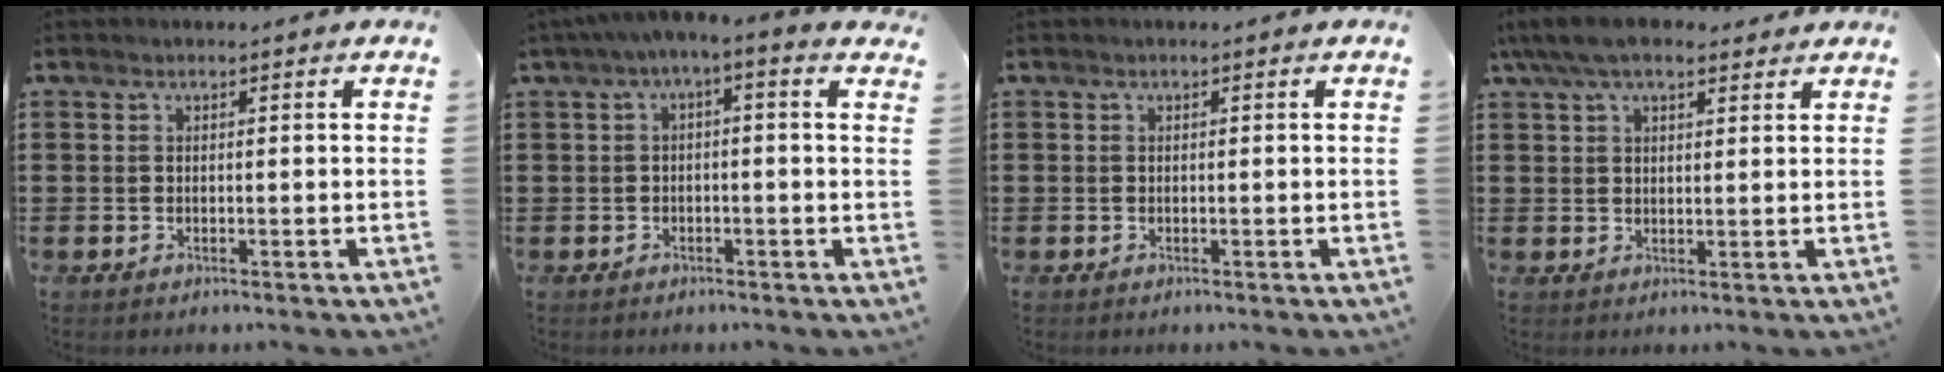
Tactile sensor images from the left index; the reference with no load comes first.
{"total": 2.3, "force": [-1.7, 0.1, 1.6], "torque": [-0.029, -0.001, -0.037]}
{"total": 0.0}
{"total": 6.8, "force": [5.0, 2.5, 3.8], "torque": [-0.087, 0.002, 0.092]}